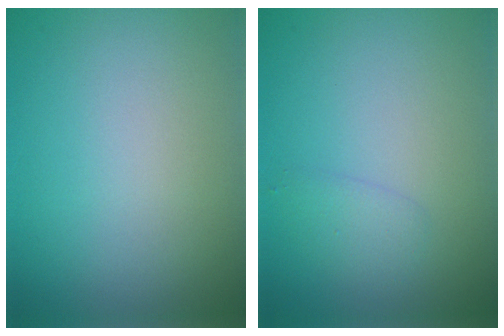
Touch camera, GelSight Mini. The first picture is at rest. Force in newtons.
{"total": 1.2, "press": 1.2, "slide": 0.1}